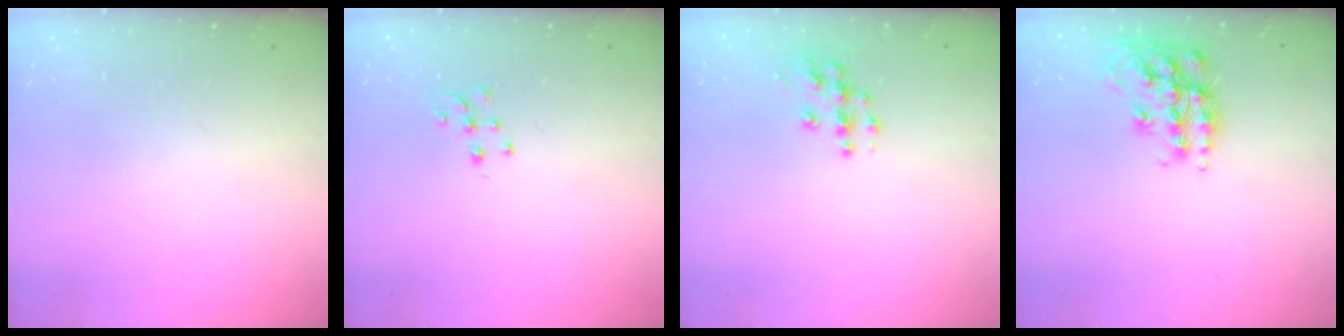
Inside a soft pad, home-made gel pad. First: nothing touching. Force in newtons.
{"total": 7.2, "press": 7.2, "slide": 0.5}
{"total": 7.9, "press": 7.9, "slide": 0.3}
{"total": 16.6, "press": 16.5, "slide": 1.0}